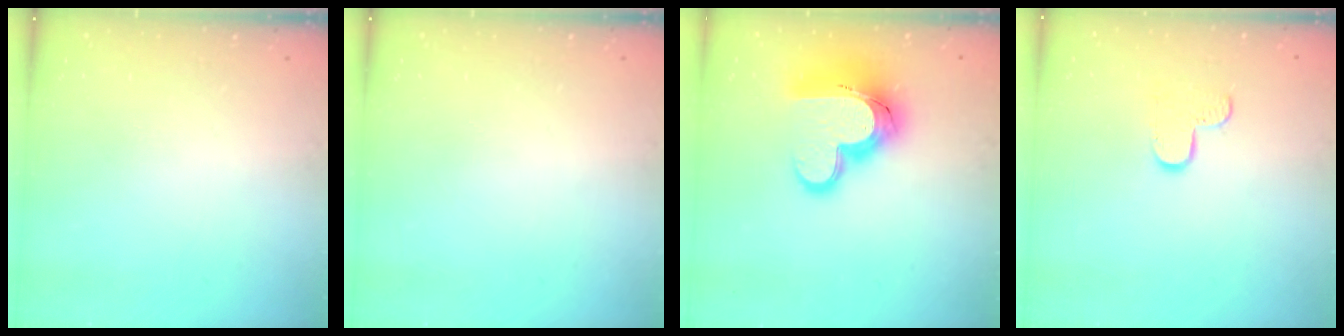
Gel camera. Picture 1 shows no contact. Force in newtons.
{"total": 0.0}
{"total": 17.3, "press": 17.2, "slide": 1.8}
{"total": 5.9, "press": 5.9, "slide": 0.2}